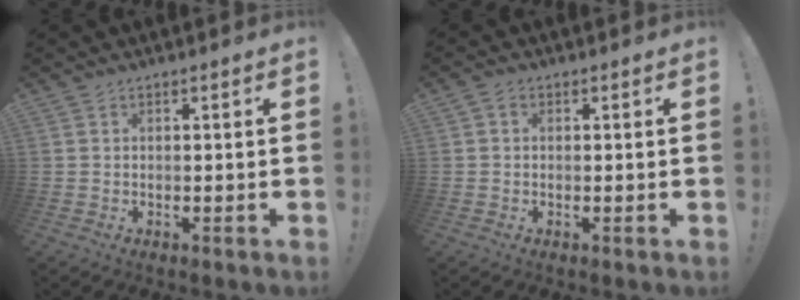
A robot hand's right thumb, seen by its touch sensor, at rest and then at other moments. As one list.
[{"total": 1.2, "force": [-0.1, 1.0, 0.6], "torque": [-0.015, 0.005, -0.002]}]